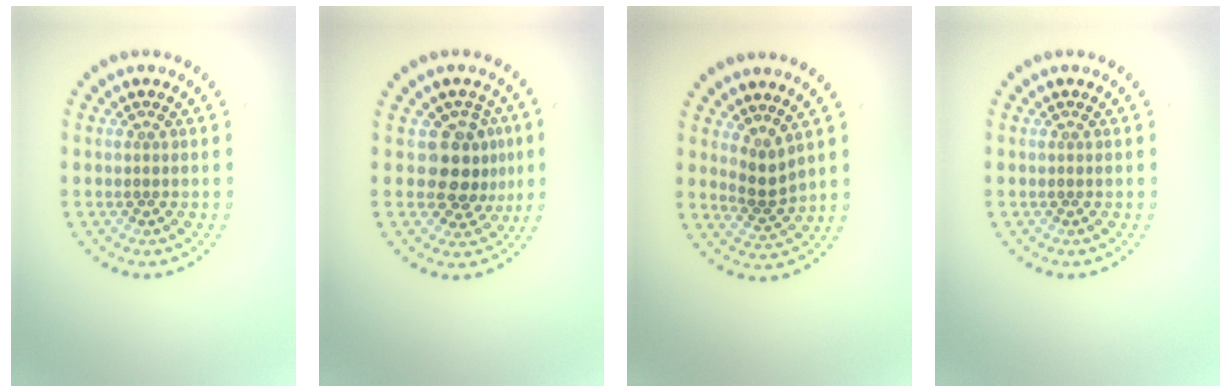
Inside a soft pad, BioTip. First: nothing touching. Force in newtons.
{"total": 3.8, "press": 3.4, "slide": 1.7}
{"total": 2.1, "press": 1.5, "slide": 1.4}
{"total": 0.0}